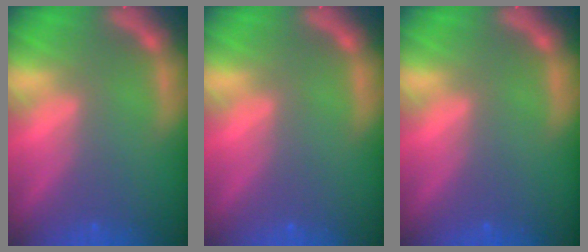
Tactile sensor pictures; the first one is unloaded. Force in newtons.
{"total": 0.0}
{"total": 0.0}